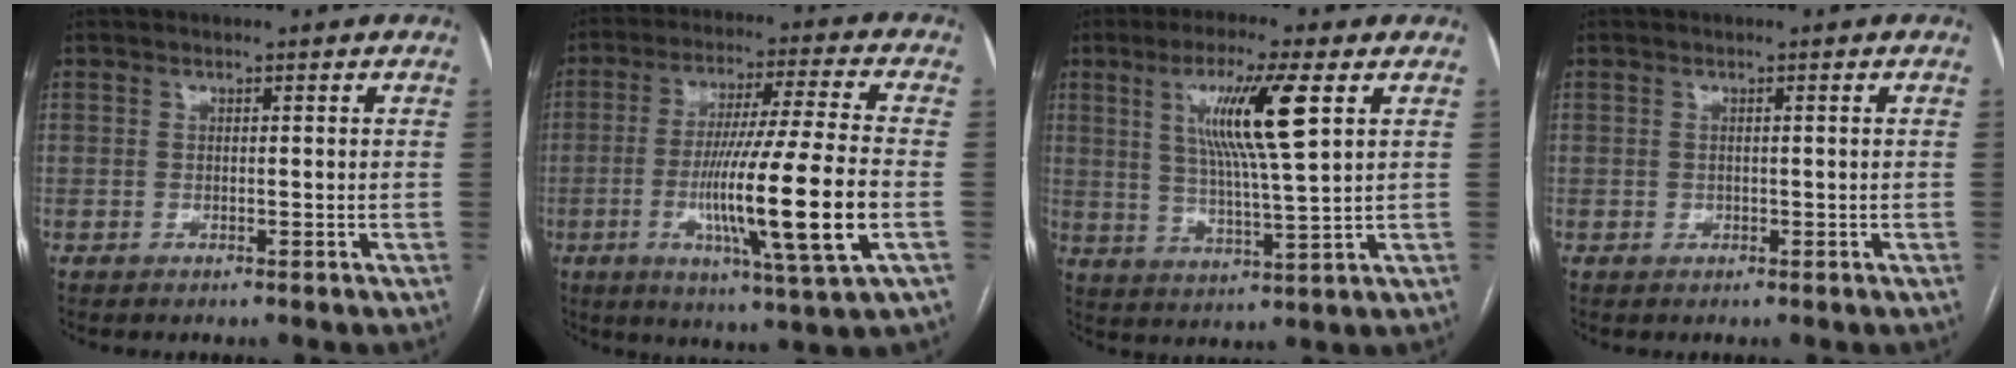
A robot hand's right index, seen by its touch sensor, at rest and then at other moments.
{"total": 17.7, "force": [-4.1, -0.7, 17.2], "torque": [-0.310, -0.019, -0.073]}
{"total": 11.4, "force": [4.0, -0.1, 10.6], "torque": [-0.197, 0.001, 0.073]}
{"total": 0.5, "force": [0.0, 0.3, 0.4], "torque": [-0.009, 0.000, 0.002]}